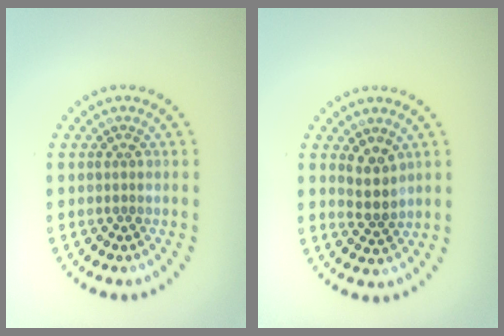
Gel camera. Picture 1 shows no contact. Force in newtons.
{"total": 2.5, "press": 2.0, "slide": 1.4}